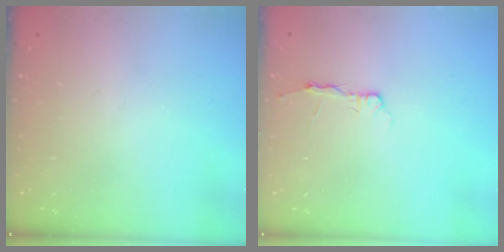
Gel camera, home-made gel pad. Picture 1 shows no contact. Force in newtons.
{"total": 3.4, "press": 3.3, "slide": 0.4}